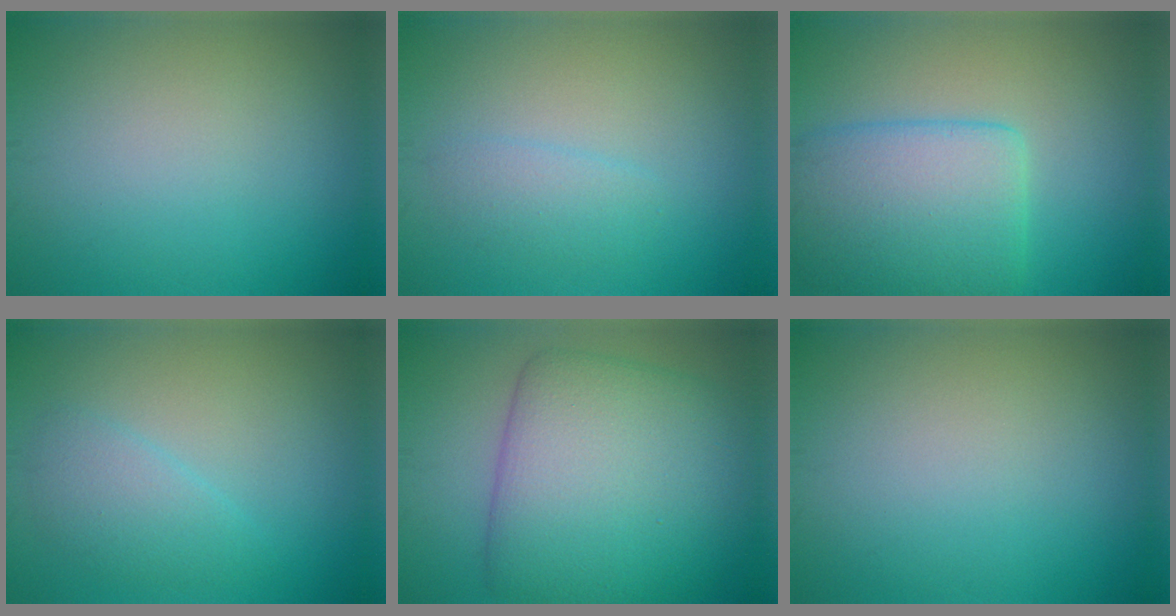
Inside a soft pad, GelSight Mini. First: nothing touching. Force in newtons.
{"total": 1.8, "press": 1.8, "slide": 0.0}
{"total": 7.4, "press": 7.4, "slide": 0.2}
{"total": 2.5, "press": 2.5, "slide": 0.2}
{"total": 11.1, "press": 11.1, "slide": 0.3}
{"total": 0.0}